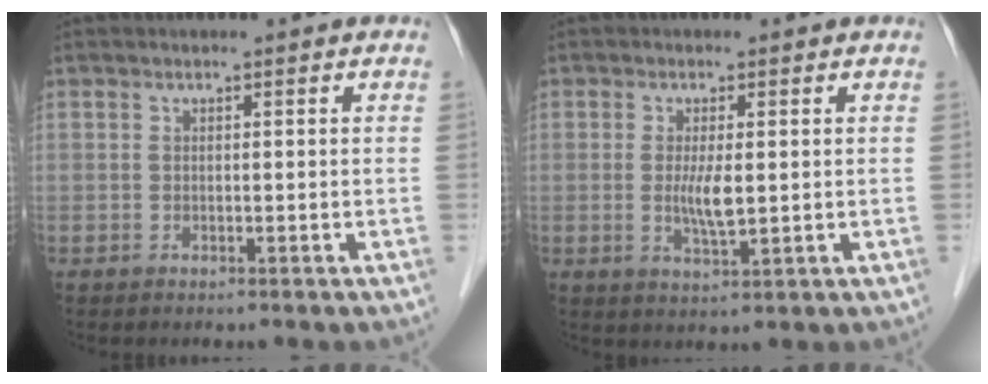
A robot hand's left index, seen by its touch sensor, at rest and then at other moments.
{"total": 3.9, "force": [0.1, 0.8, 3.9], "torque": [-0.077, -0.008, 0.003]}